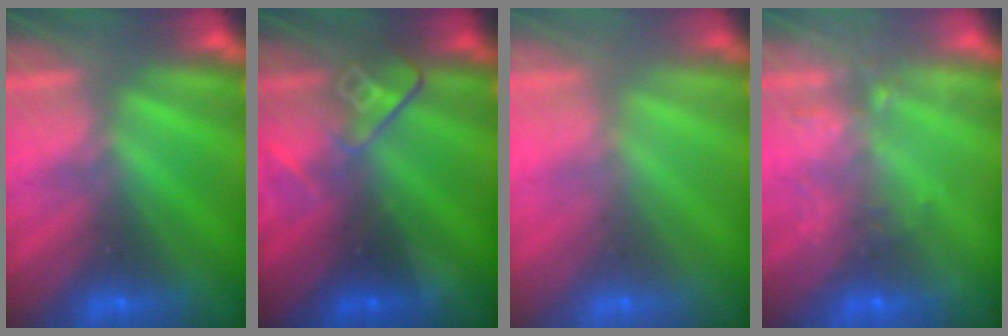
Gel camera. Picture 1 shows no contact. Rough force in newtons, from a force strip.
{"total": 2.6}
{"total": 2.7}
{"total": 8.7}